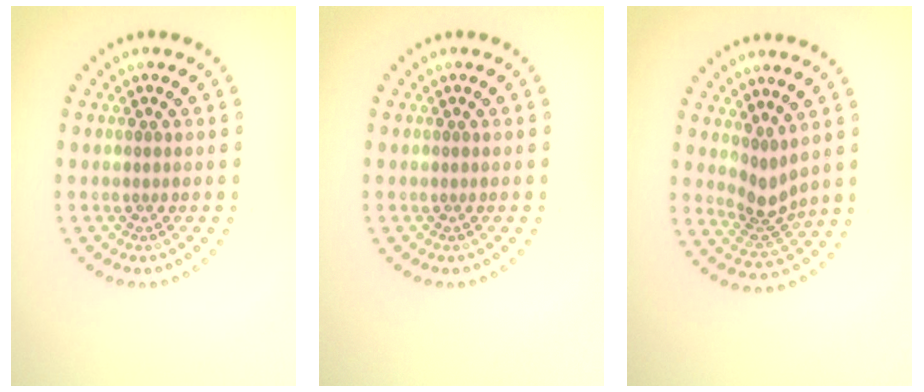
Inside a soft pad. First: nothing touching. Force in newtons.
{"total": 0.0}
{"total": 2.5, "press": 1.9, "slide": 1.7}